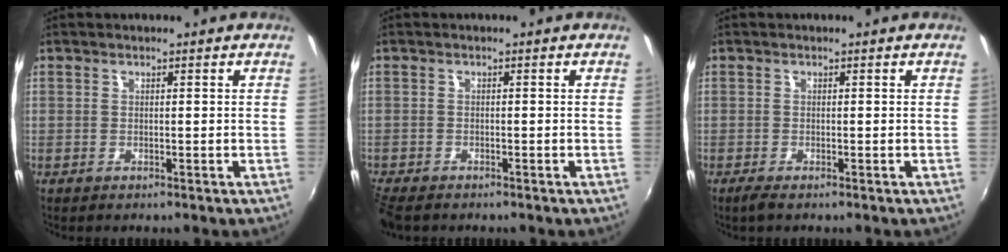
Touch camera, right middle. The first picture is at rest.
{"total": 4.5, "force": [-3.8, 1.5, 1.8], "torque": [-0.053, -0.024, -0.075]}
{"total": 1.3, "force": [-0.9, 0.1, 1.0], "torque": [-0.020, -0.006, -0.018]}